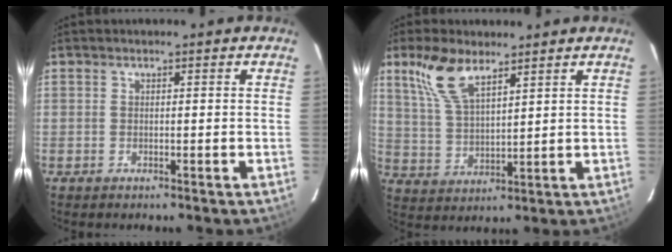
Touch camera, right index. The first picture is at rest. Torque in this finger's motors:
{"motor_torque": [0.06, 0.30, 0.39, 0.11]}